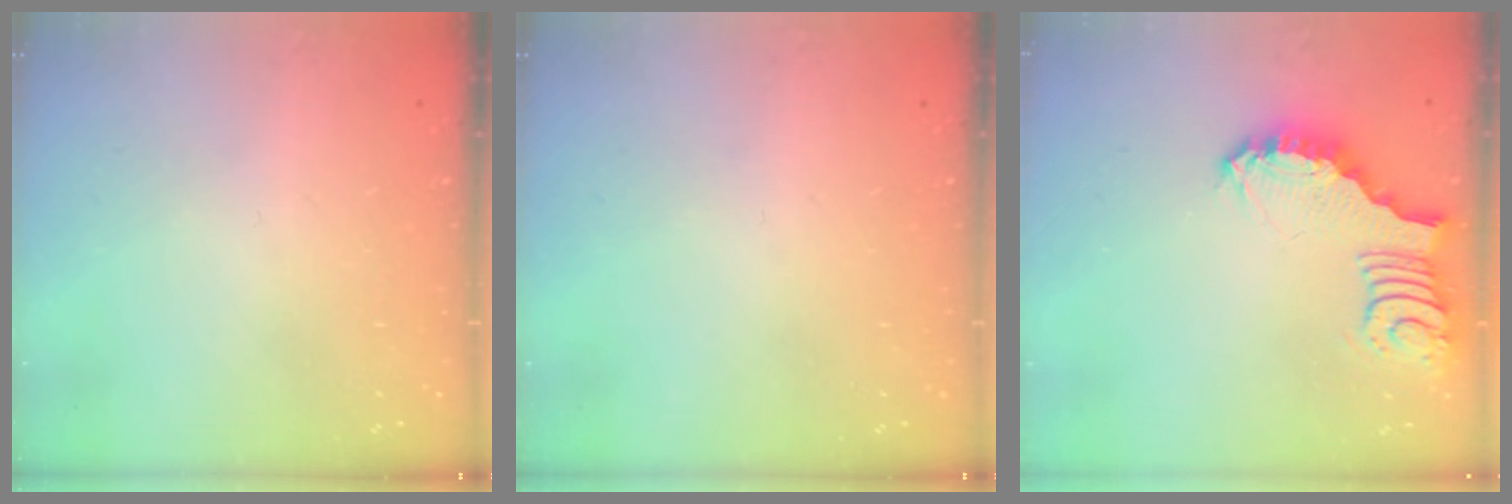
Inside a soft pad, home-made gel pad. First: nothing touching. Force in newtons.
{"total": 0.0}
{"total": 3.1, "press": 3.1, "slide": 0.5}